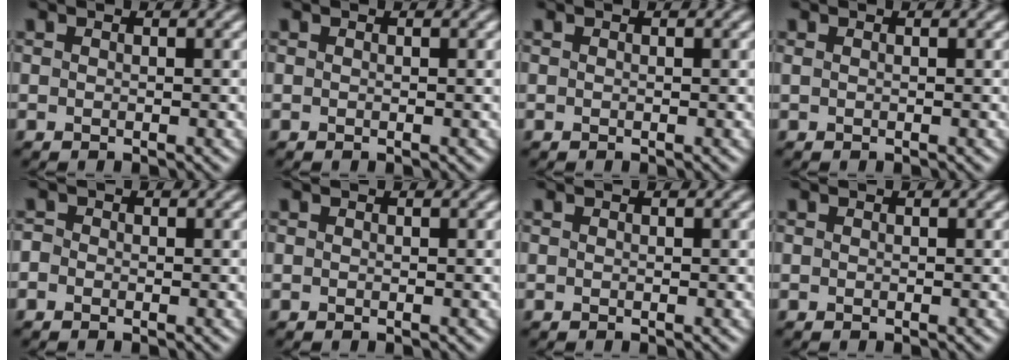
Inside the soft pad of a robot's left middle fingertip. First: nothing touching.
{"total": 0.0}
{"total": 0.0}
{"total": 0.0}
{"total": 0.8, "force": [-0.3, 0.7, 0.2], "torque": [-0.004, -0.001, -0.010]}
{"total": 0.0}
{"total": 0.0}
{"total": 0.0}